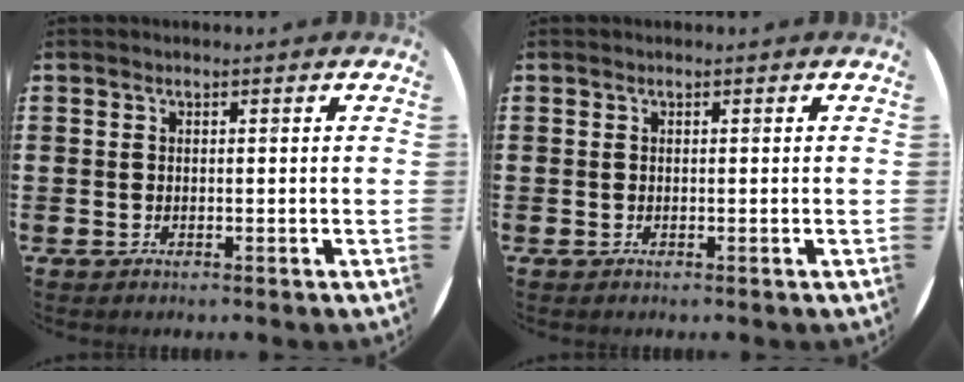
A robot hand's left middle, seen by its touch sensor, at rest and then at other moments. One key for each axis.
{"total": 0.0}